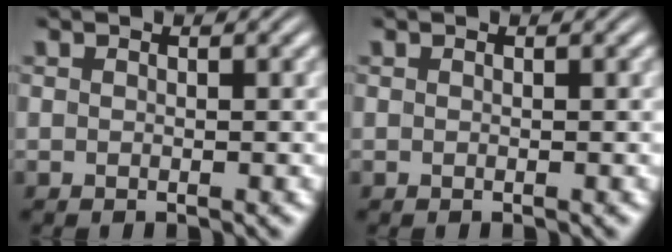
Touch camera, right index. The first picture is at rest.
{"total": 0.0}